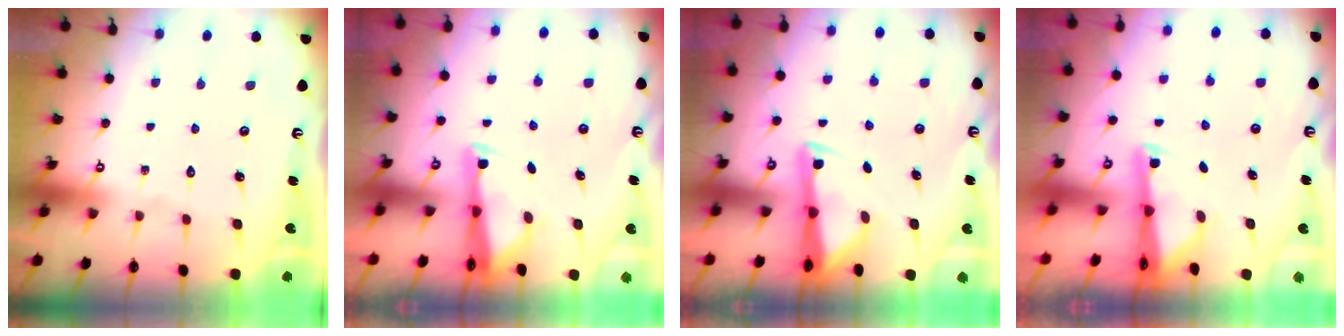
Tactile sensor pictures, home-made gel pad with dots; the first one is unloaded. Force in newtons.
{"total": 3.1, "press": 3.0, "slide": 0.8}
{"total": 3.2, "press": 3.1, "slide": 0.4}
{"total": 2.1, "press": 2.1, "slide": 0.3}